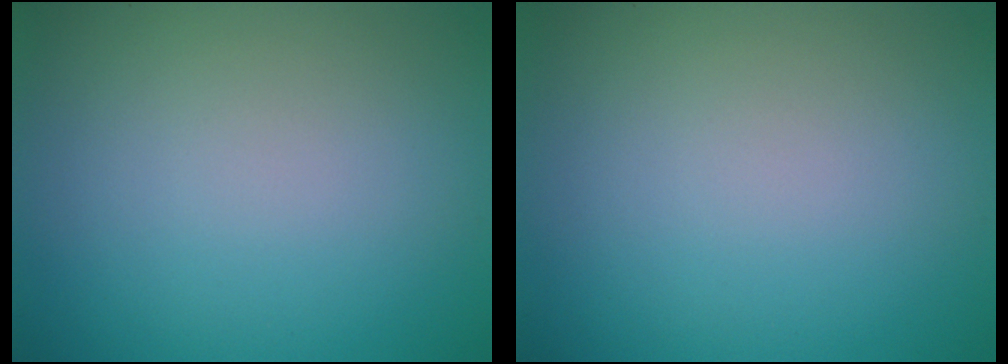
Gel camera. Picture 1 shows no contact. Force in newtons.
{"total": 0.0}